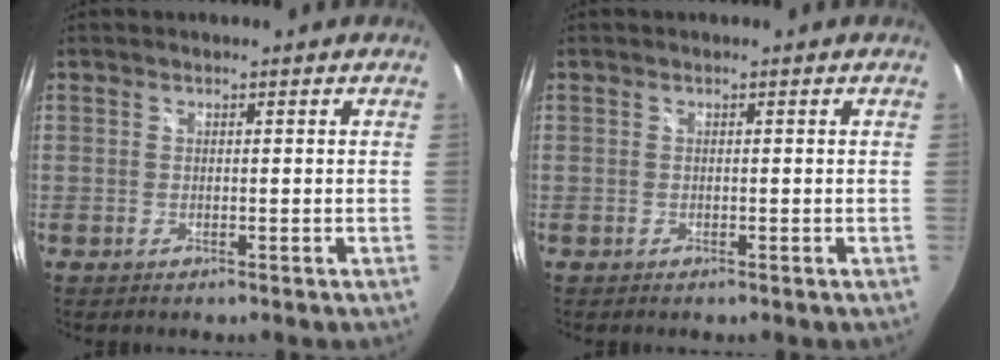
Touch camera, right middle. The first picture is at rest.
{"total": 0.0}